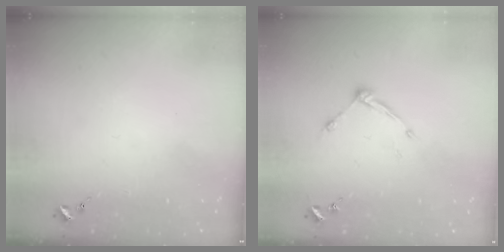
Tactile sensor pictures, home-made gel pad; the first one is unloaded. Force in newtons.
{"total": 7.3, "press": 7.3, "slide": 0.5}